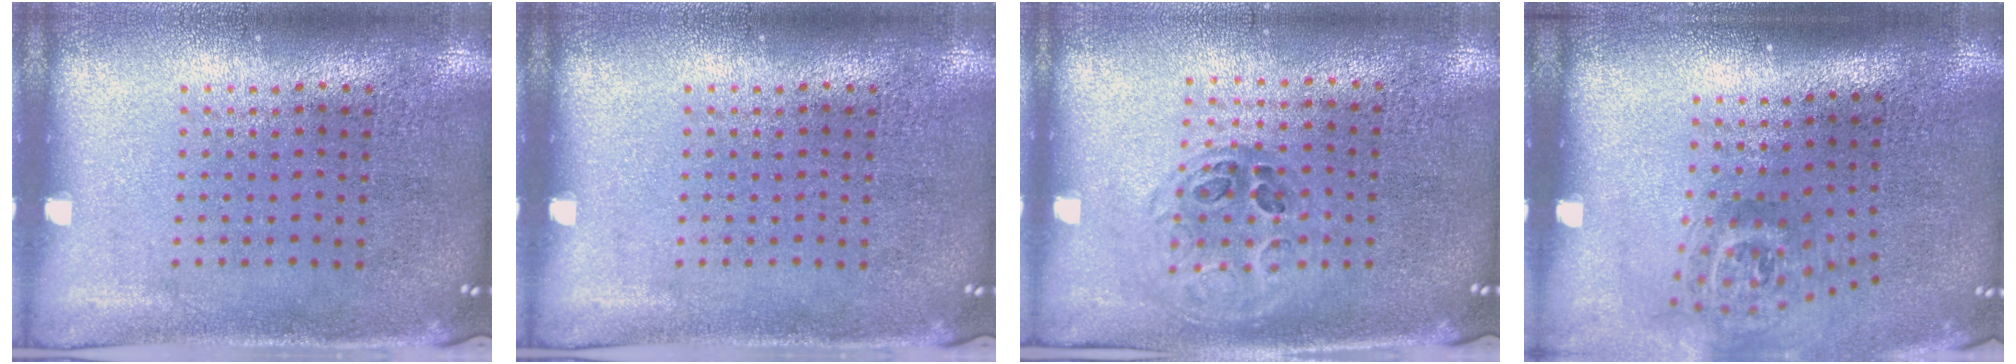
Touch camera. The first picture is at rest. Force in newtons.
{"total": 0.0}
{"total": 1.0, "press": 0.9, "slide": 0.3}
{"total": 1.8, "press": 1.2, "slide": 1.4}